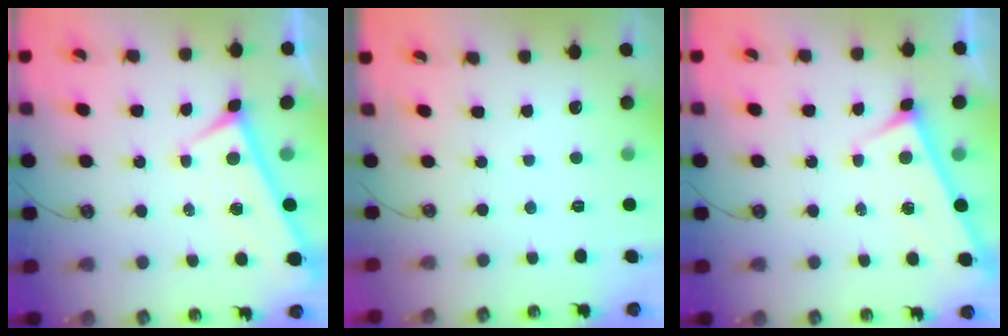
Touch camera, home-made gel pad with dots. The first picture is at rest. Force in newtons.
{"total": 0.0}
{"total": 3.3, "press": 3.3, "slide": 0.3}